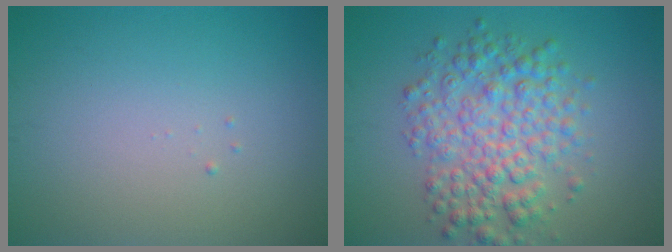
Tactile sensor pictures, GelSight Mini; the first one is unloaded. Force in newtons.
{"total": 5.9, "press": 5.9, "slide": 0.0}